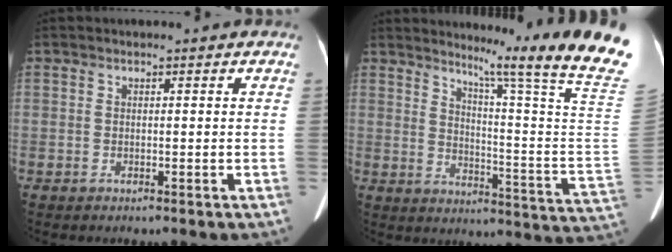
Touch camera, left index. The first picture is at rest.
{"total": 20.5, "force": [16.3, -4.0, 11.7], "torque": [-0.173, -0.113, 0.205]}